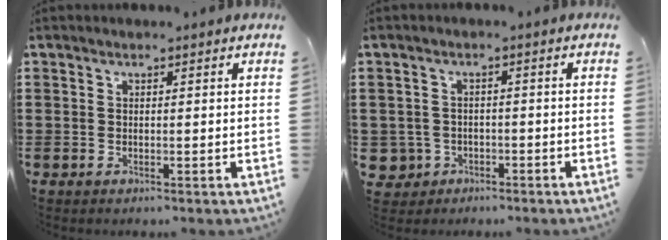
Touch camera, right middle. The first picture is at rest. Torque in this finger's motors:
{"motor_torque": [0.31, 0.08, 0.01, 0.00]}